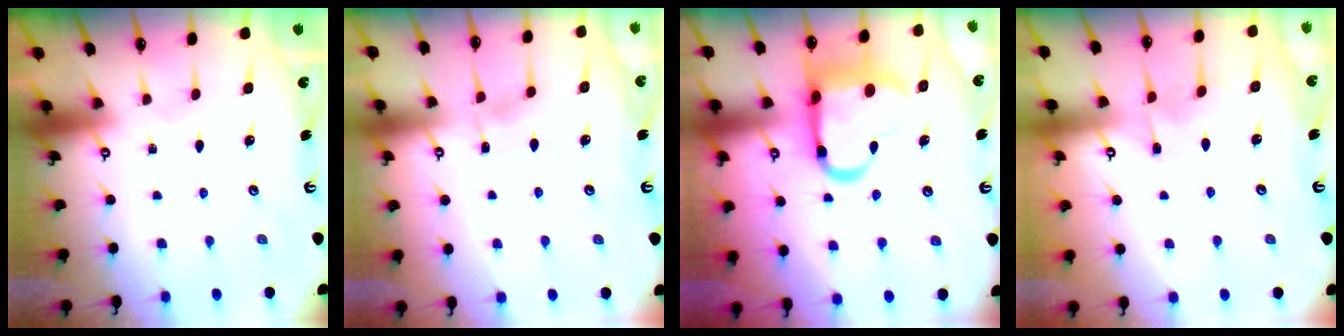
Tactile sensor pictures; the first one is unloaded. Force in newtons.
{"total": 4.9, "press": 4.8, "slide": 0.5}
{"total": 15.7, "press": 15.6, "slide": 1.8}
{"total": 3.6, "press": 3.6, "slide": 0.1}